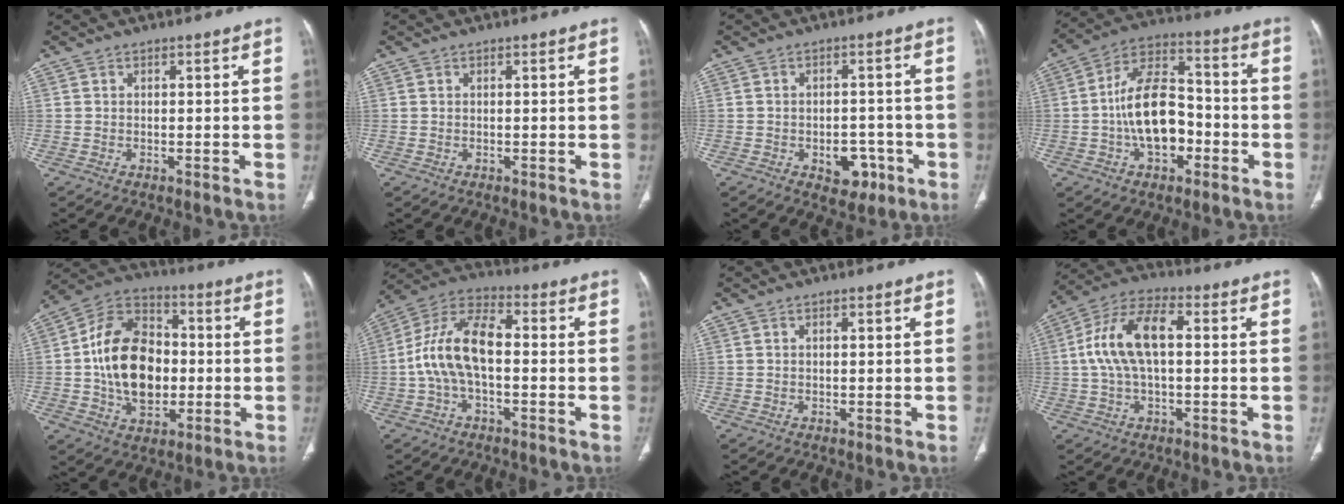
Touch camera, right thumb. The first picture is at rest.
{"total": 0.0}
{"total": 6.3, "force": [-2.5, 4.3, 3.7], "torque": [-0.021, 0.020, -0.025]}
{"total": 15.0, "force": [-3.1, 9.1, 11.5], "torque": [-0.182, 0.044, -0.058]}
{"total": 18.9, "force": [-0.7, 13.1, 13.6], "torque": [-0.204, 0.022, -0.010]}
{"total": 12.8, "force": [-1.0, 6.7, 10.9], "torque": [-0.215, 0.041, -0.025]}
{"total": 0.7, "force": [0.2, 0.2, 0.7], "torque": [-0.014, 0.006, 0.005]}
{"total": 12.8, "force": [1.1, 6.4, 11.0], "torque": [-0.223, 0.034, 0.016]}